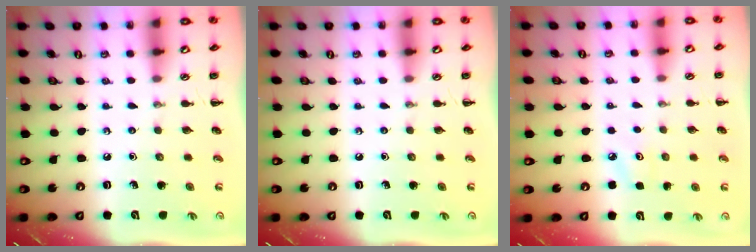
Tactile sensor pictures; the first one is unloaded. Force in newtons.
{"total": 0.0}
{"total": 5.4, "press": 5.2, "slide": 1.7}